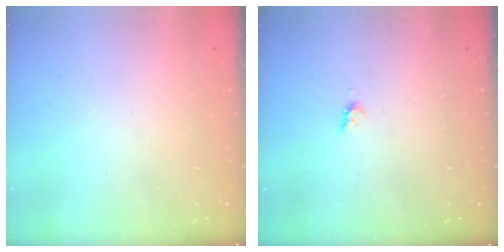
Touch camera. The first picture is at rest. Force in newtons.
{"total": 2.4, "press": 2.4, "slide": 0.4}